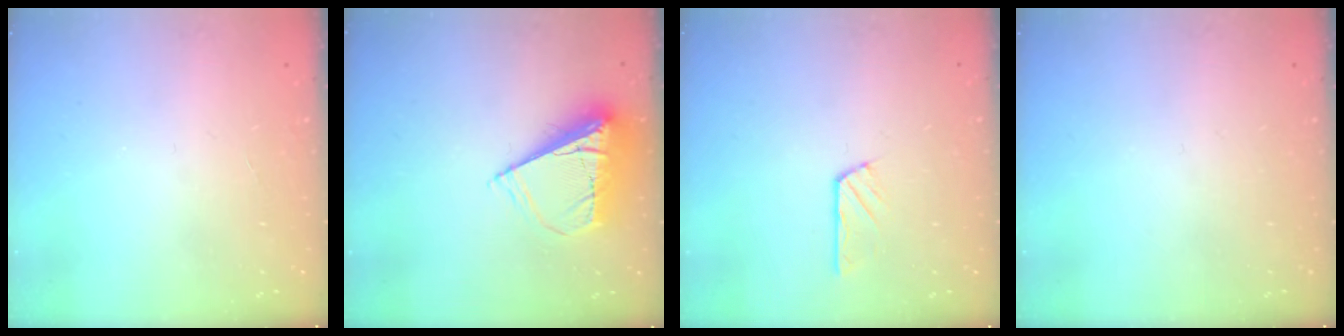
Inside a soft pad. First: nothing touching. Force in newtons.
{"total": 9.5, "press": 9.4, "slide": 1.0}
{"total": 2.9, "press": 2.8, "slide": 0.4}
{"total": 0.0}